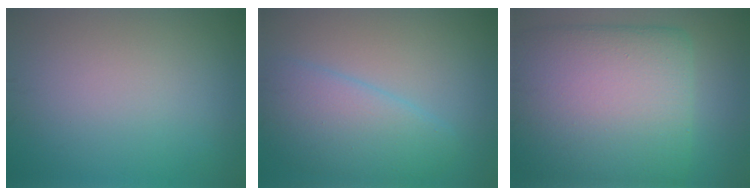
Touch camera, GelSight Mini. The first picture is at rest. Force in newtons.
{"total": 5.1, "press": 5.1, "slide": 0.3}
{"total": 15.8, "press": 15.8, "slide": 0.3}